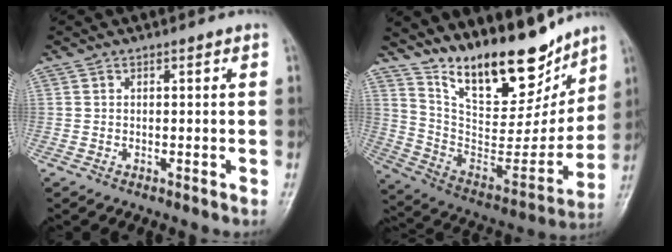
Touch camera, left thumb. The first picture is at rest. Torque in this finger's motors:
{"motor_torque": [0.48, 0.22, 0.76, -2.01, 0.27]}